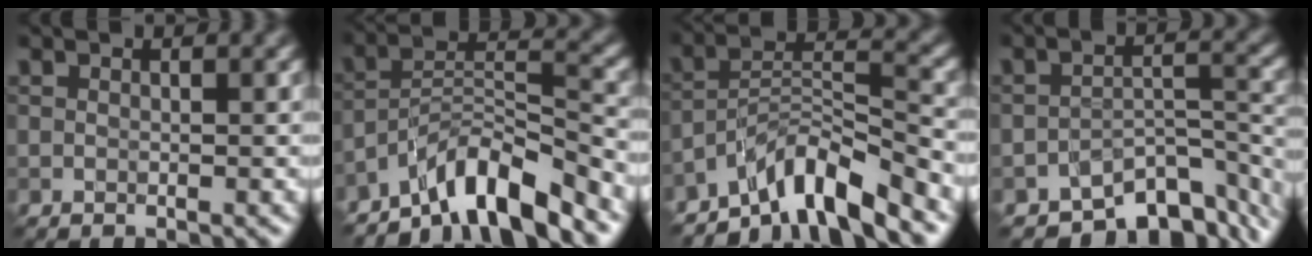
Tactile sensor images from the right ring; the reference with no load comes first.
{"total": 7.7, "force": [-6.4, 1.3, 4.0], "torque": [-0.057, 0.013, -0.119]}
{"total": 7.1, "force": [-6.0, 1.1, 3.7], "torque": [-0.052, 0.012, -0.111]}
{"total": 7.5, "force": [-5.9, 3.0, 3.5], "torque": [-0.033, -0.013, -0.089]}